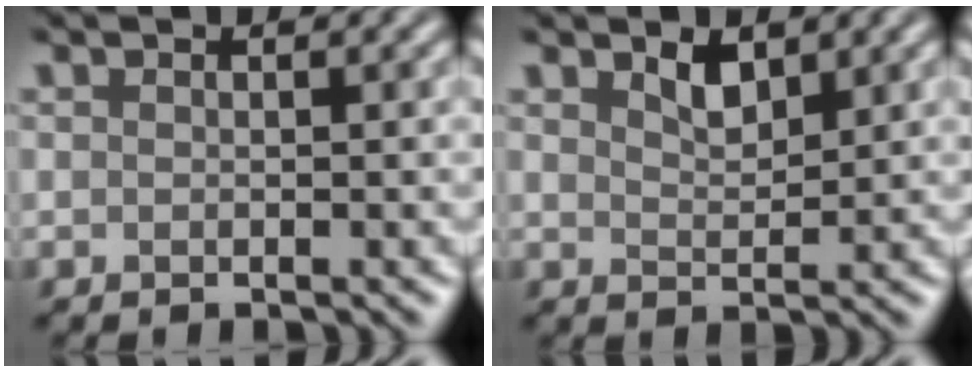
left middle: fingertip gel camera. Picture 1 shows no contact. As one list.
[{"total": 1.6, "force": [1.5, 0.4, 0.5], "torque": [-0.014, 0.004, 0.032]}]